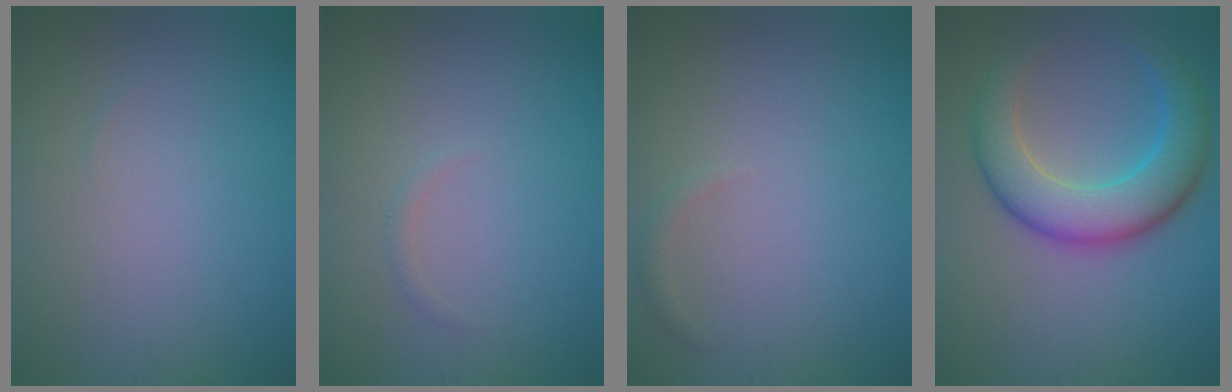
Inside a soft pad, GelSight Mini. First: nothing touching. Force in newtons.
{"total": 0.6, "press": 0.6, "slide": 0.0}
{"total": 0.8, "press": 0.8, "slide": 0.0}
{"total": 7.7, "press": 7.7, "slide": 0.3}